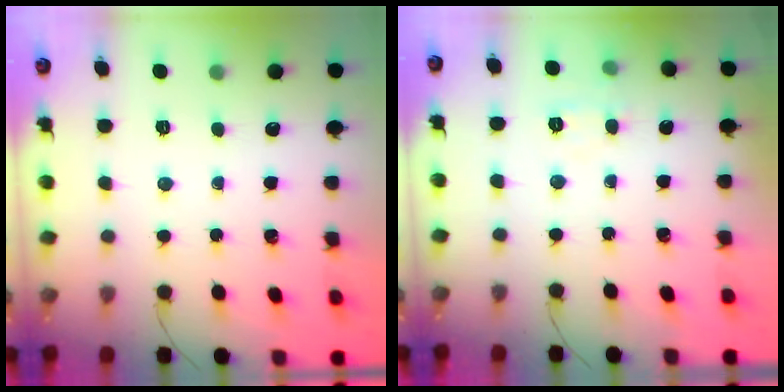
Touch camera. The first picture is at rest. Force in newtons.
{"total": 5.0, "press": 4.8, "slide": 1.4}